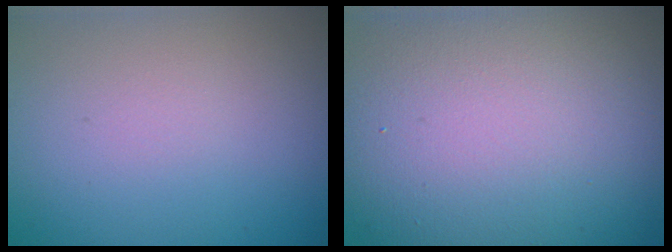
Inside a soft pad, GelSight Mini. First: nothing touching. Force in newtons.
{"total": 14.8, "press": 14.8, "slide": 0.7}